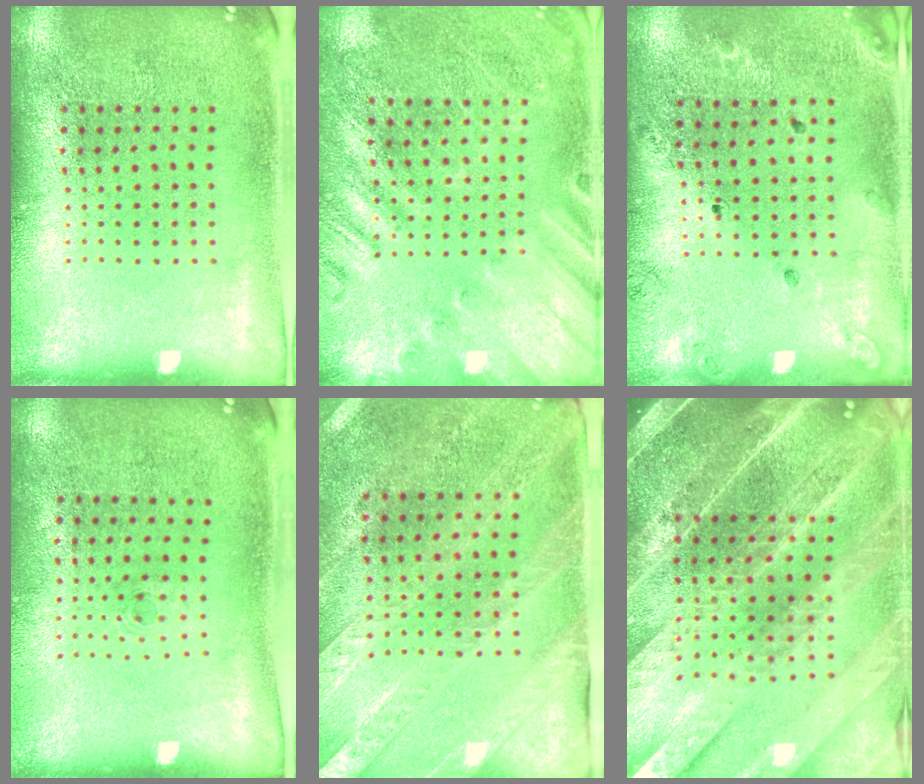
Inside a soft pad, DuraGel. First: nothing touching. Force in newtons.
{"total": 2.4, "press": 2.4, "slide": 0.5}
{"total": 1.3, "press": 1.3, "slide": 0.2}
{"total": 0.5, "press": 0.3, "slide": 0.4}
{"total": 2.6, "press": 2.4, "slide": 1.2}
{"total": 5.3, "press": 4.5, "slide": 2.8}